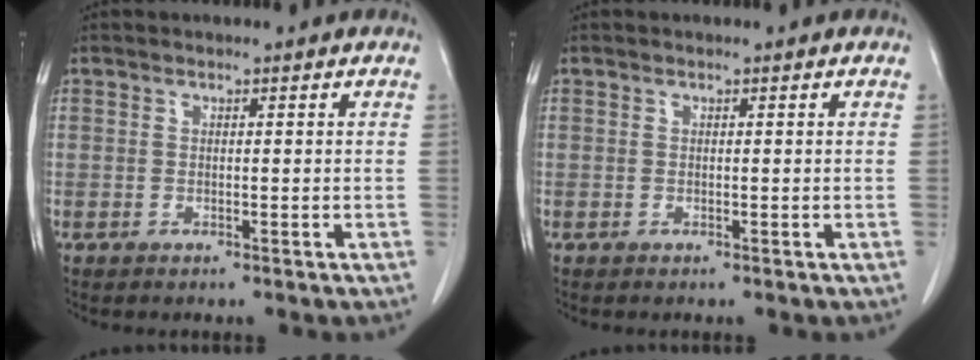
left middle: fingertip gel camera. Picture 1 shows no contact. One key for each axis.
{"total": 0.0}